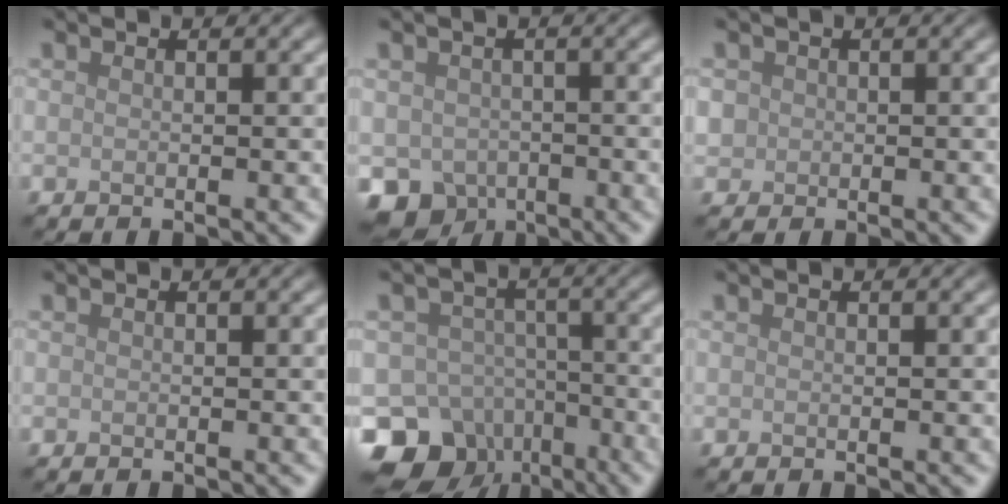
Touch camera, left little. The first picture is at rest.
{"total": 5.8, "force": [-3.2, 4.4, 1.9], "torque": [-0.039, -0.033, -0.044]}
{"total": 1.3, "force": [0.0, 1.3, 0.1], "torque": [0.004, -0.002, 0.001]}
{"total": 0.0}
{"total": 11.9, "force": [-7.8, 8.2, 3.5], "torque": [-0.064, -0.014, -0.117]}
{"total": 0.0}